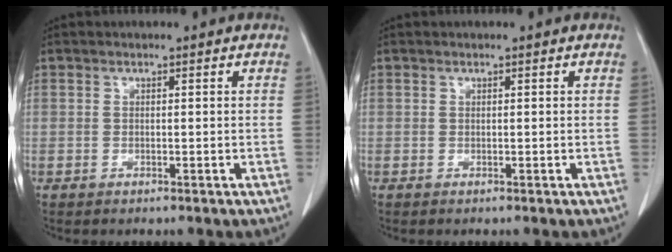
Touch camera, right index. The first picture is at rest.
{"total": 0.0}